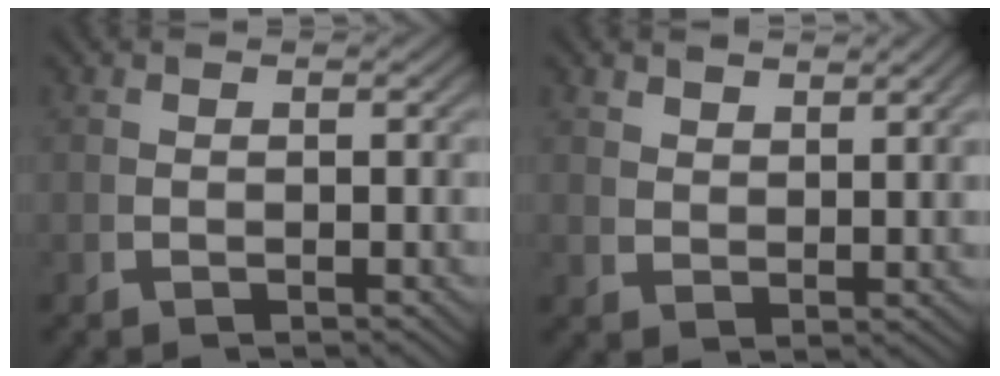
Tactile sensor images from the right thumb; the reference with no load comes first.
{"total": 2.4, "force": [2.3, 0.1, 0.5], "torque": [-0.001, 0.000, 0.054]}